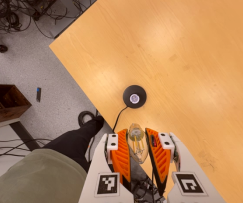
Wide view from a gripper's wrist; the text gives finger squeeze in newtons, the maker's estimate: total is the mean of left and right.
{"total": 22.0, "left": 24.7, "right": 19.4}